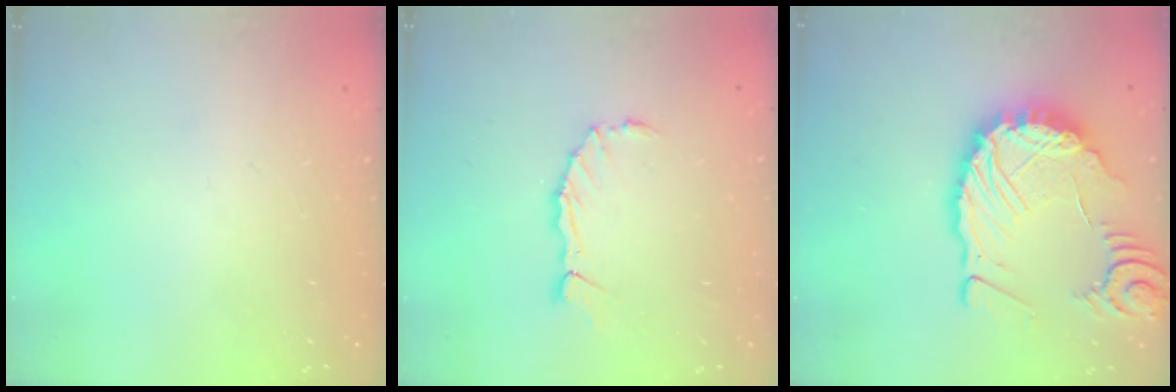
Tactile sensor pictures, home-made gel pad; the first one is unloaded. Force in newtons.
{"total": 2.8, "press": 2.8, "slide": 0.2}
{"total": 14.2, "press": 14.1, "slide": 1.6}